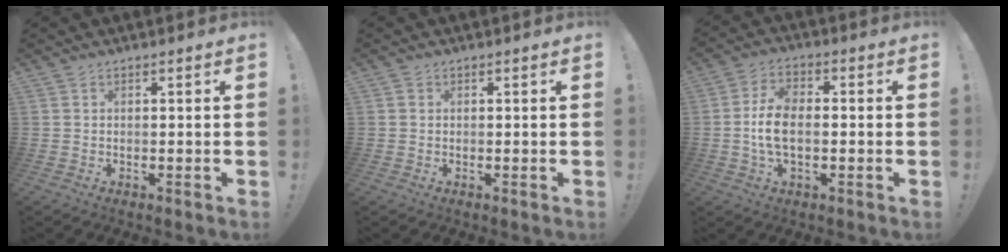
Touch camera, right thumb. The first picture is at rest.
{"total": 0.0}
{"total": 8.9, "force": [-1.0, 5.0, 7.3], "torque": [-0.131, 0.004, -0.017]}